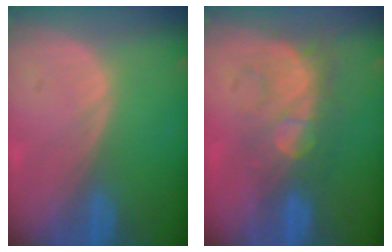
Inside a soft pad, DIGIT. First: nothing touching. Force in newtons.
{"total": 8.8, "press": 7.6, "slide": 4.5}